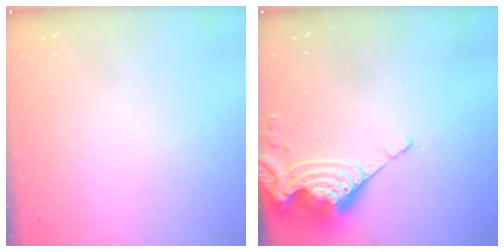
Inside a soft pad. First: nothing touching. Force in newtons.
{"total": 10.6, "press": 10.6, "slide": 0.6}